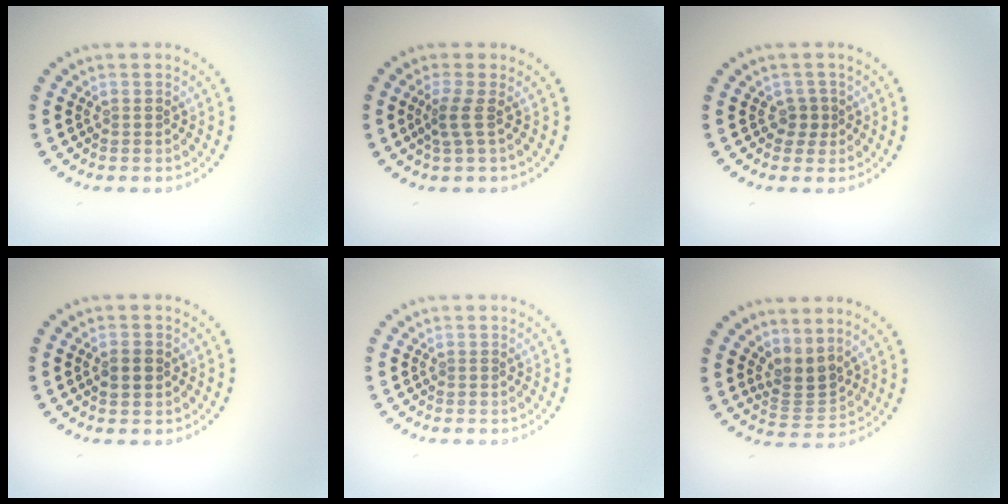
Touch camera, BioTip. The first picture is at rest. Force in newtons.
{"total": 1.8, "press": 1.2, "slide": 1.4}
{"total": 1.3, "press": 1.1, "slide": 0.8}
{"total": 1.6, "press": 1.6, "slide": 0.1}
{"total": 0.0}
{"total": 2.6, "press": 1.9, "slide": 1.8}